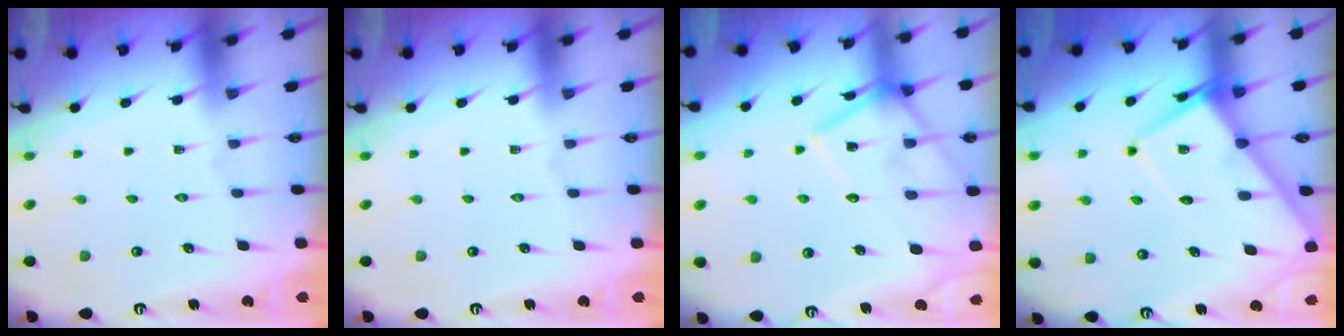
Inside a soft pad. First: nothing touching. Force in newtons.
{"total": 0.0}
{"total": 16.0, "press": 16.0, "slide": 0.9}
{"total": 9.0, "press": 9.0, "slide": 1.1}